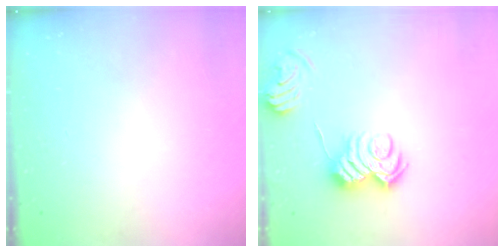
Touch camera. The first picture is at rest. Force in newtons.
{"total": 9.6, "press": 9.6, "slide": 0.5}